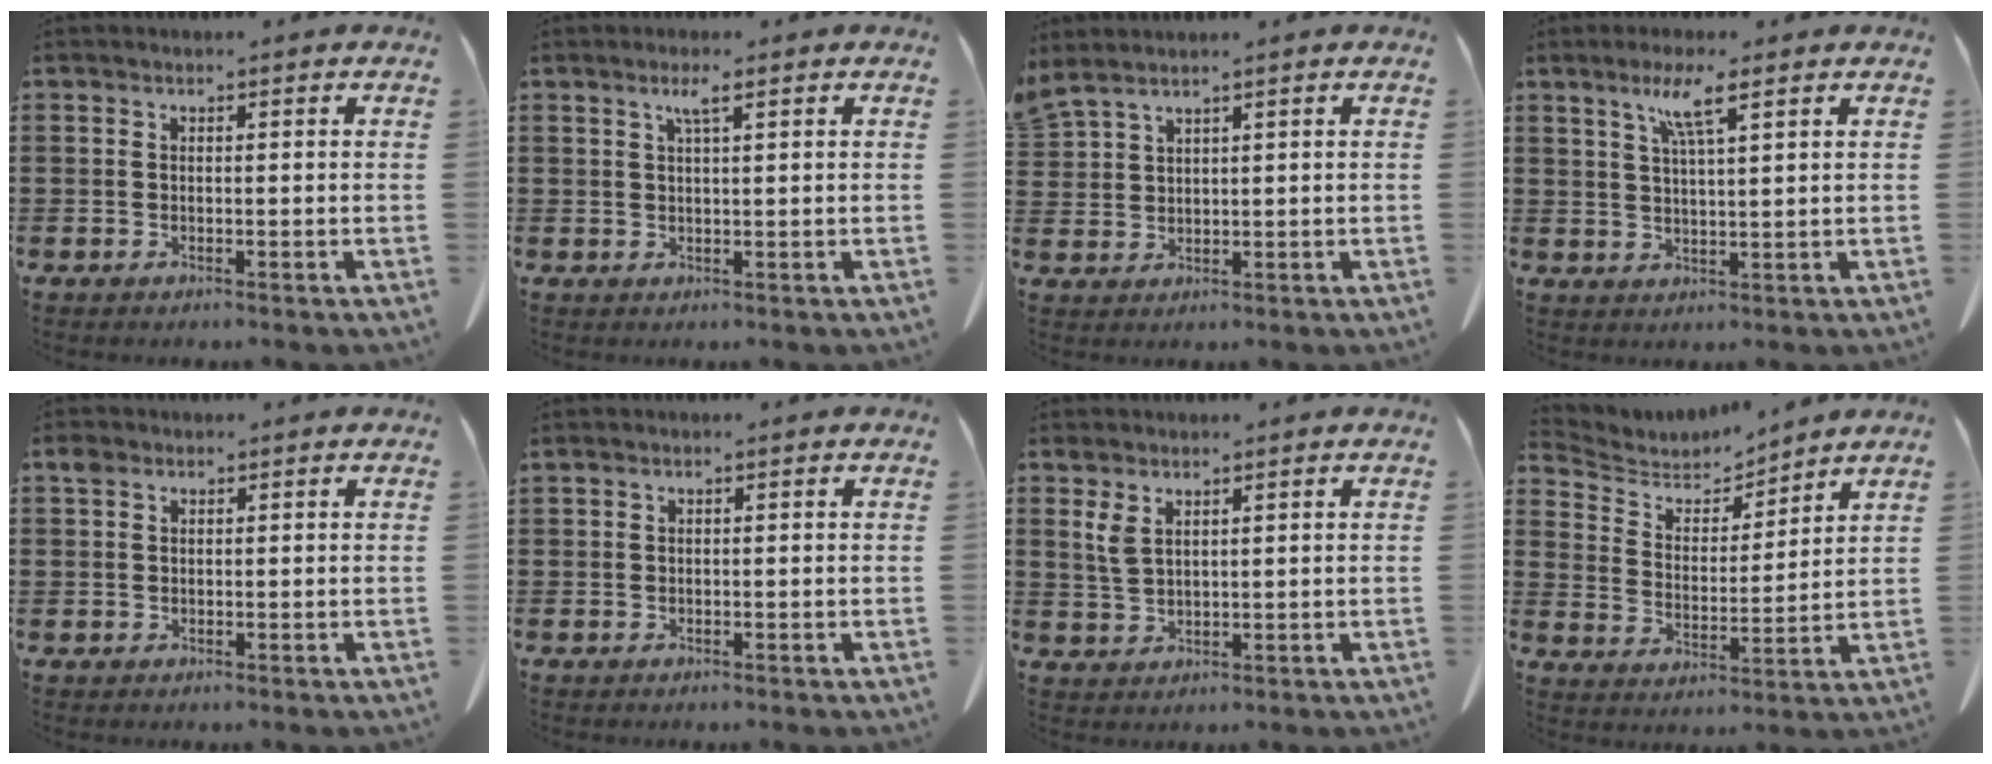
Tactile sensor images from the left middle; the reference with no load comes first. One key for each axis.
{"total": 2.3, "fx": 1.3, "fy": 0.1, "fz": 1.9, "tx": -0.040, "ty": 0.003, "tz": 0.022}
{"total": 2.0, "fx": 1.9, "fy": 0.1, "fz": 0.7, "tx": -0.019, "ty": 0.000, "tz": 0.037}
{"total": 5.4, "fx": 3.3, "fy": 0.3, "fz": 4.3, "tx": -0.094, "ty": 0.005, "tz": 0.053}
{"total": 1.4, "fx": 0.8, "fy": 1.0, "fz": 0.6, "tx": -0.016, "ty": 0.004, "tz": 0.016}
{"total": 0.0}
{"total": 2.8, "fx": 1.8, "fy": 1.0, "fz": 1.8, "tx": -0.043, "ty": 0.004, "tz": 0.033}
{"total": 5.2, "fx": 4.9, "fy": 1.7, "fz": 0.4, "tx": -0.036, "ty": -0.030, "tz": 0.084}